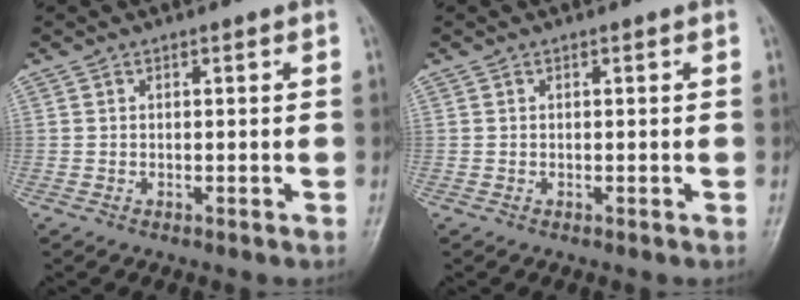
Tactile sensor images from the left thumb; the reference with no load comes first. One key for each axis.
{"total": 0.0}